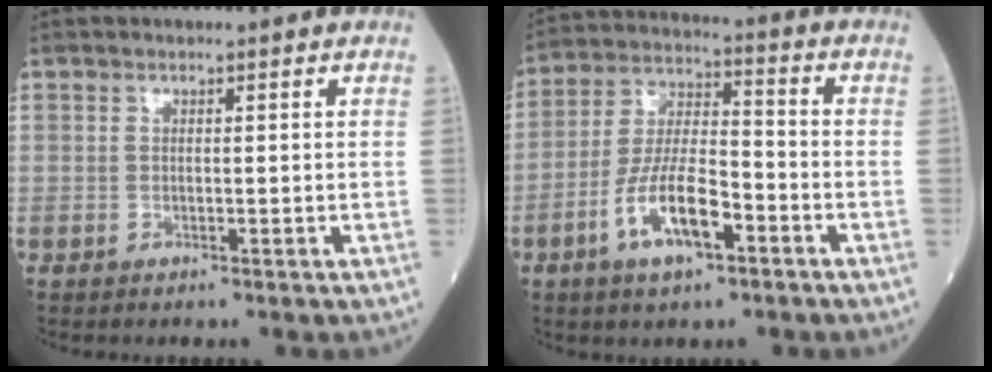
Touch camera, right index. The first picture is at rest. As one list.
[{"total": 11.0, "force": [-5.0, 3.4, 9.2], "torque": [-0.188, 0.003, -0.092]}]